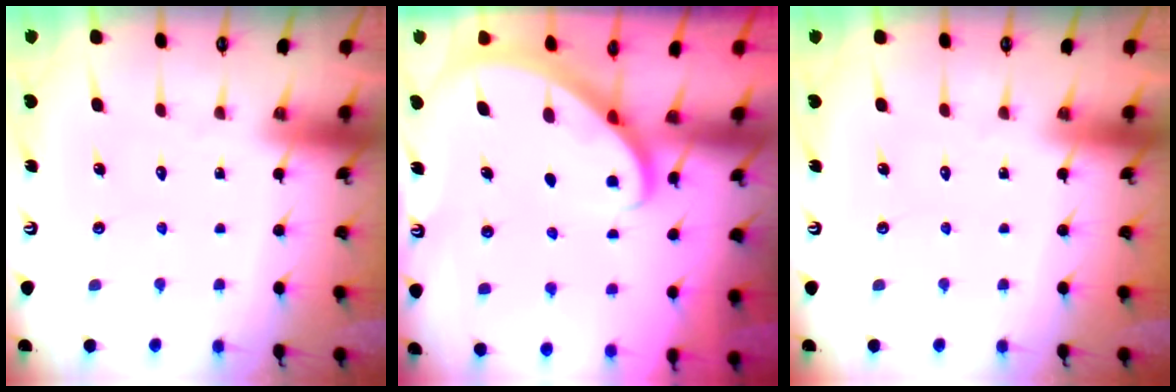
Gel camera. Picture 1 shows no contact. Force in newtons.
{"total": 2.7, "press": 2.7, "slide": 0.2}
{"total": 0.0}